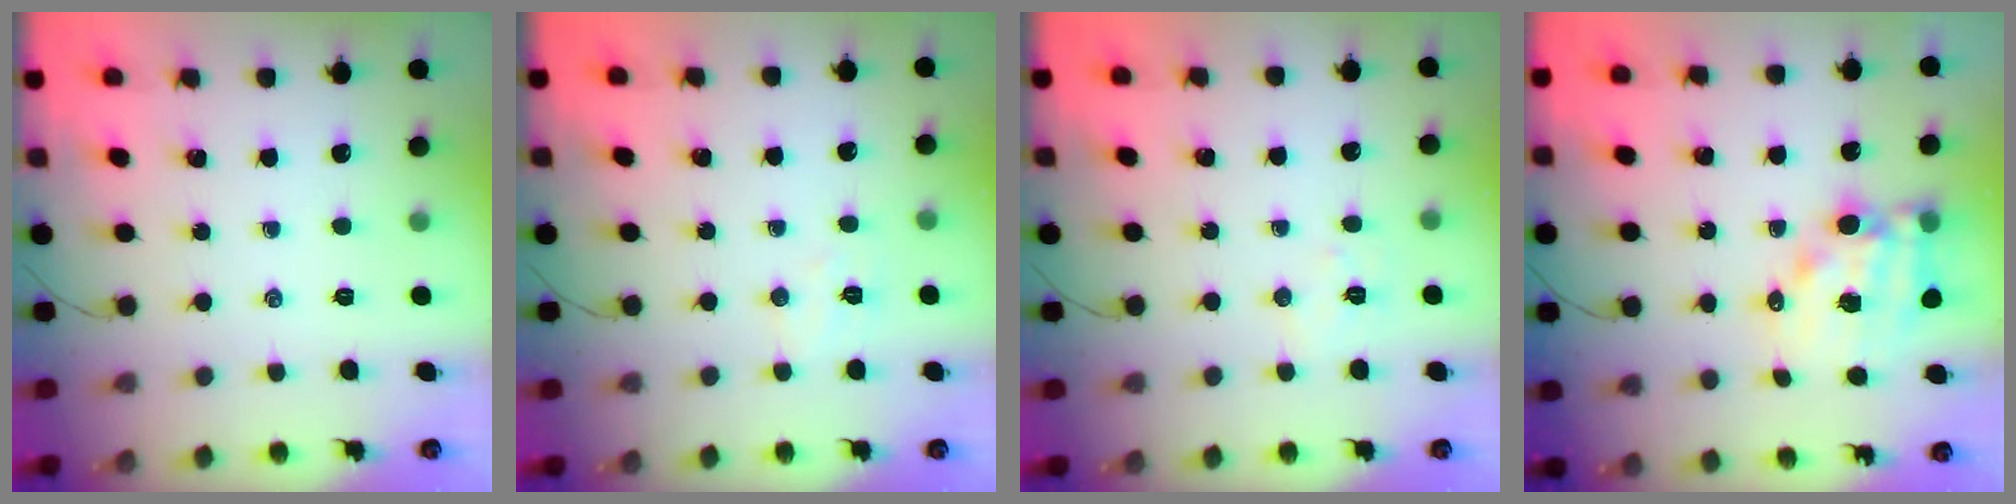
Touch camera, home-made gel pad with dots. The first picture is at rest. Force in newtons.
{"total": 5.2, "press": 5.1, "slide": 1.1}
{"total": 5.1, "press": 5.0, "slide": 1.1}
{"total": 12.3, "press": 11.8, "slide": 3.4}